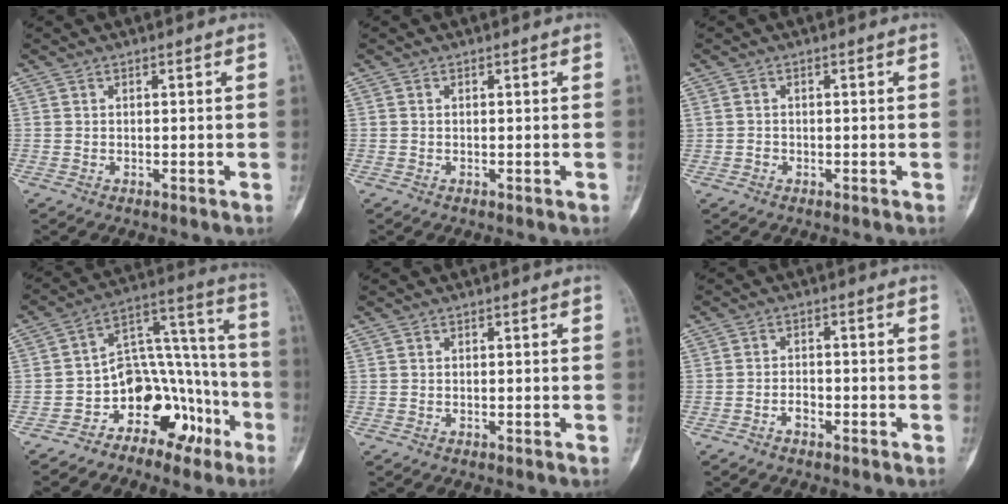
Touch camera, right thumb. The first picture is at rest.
{"total": 0.0}
{"total": 1.0, "force": [-0.3, 0.9, 0.3], "torque": [-0.003, 0.004, -0.004]}
{"total": 15.3, "force": [-8.3, 9.9, 8.2], "torque": [-0.063, 0.129, -0.133]}
{"total": 0.0}
{"total": 2.1, "force": [-1.4, 1.2, 1.1], "torque": [-0.018, 0.012, -0.025]}